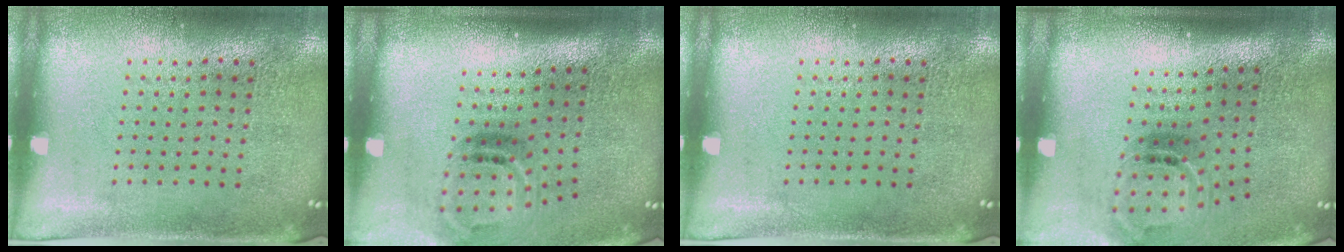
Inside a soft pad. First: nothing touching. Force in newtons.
{"total": 2.1, "press": 1.3, "slide": 1.7}
{"total": 0.0}
{"total": 1.6, "press": 1.0, "slide": 1.2}